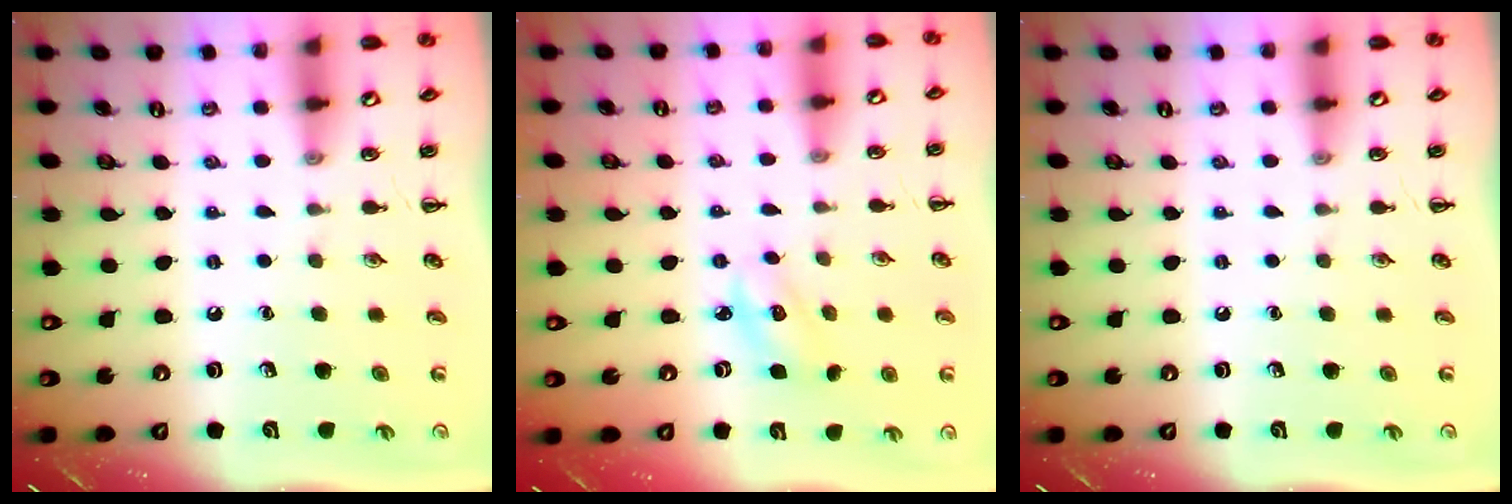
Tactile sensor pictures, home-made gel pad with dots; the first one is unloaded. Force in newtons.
{"total": 2.7, "press": 2.7, "slide": 0.4}
{"total": 0.0}